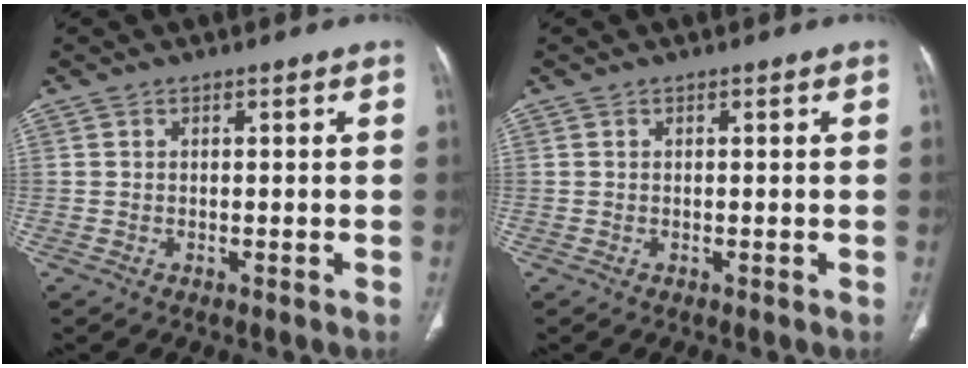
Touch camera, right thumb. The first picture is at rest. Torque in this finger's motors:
{"motor_torque": [0.00, 0.00, -0.10, 0.10, 0.00]}